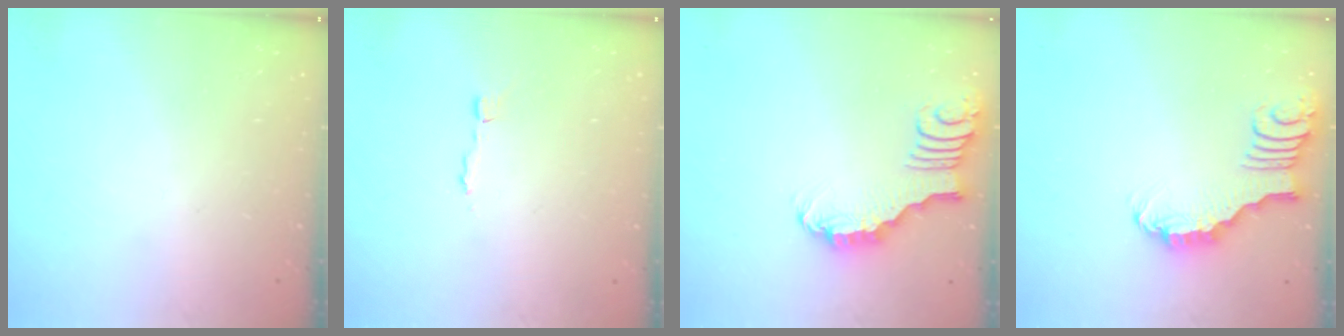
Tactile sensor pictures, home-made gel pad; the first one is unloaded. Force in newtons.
{"total": 2.1, "press": 2.1, "slide": 0.0}
{"total": 2.2, "press": 2.2, "slide": 0.4}
{"total": 2.2, "press": 2.2, "slide": 0.4}